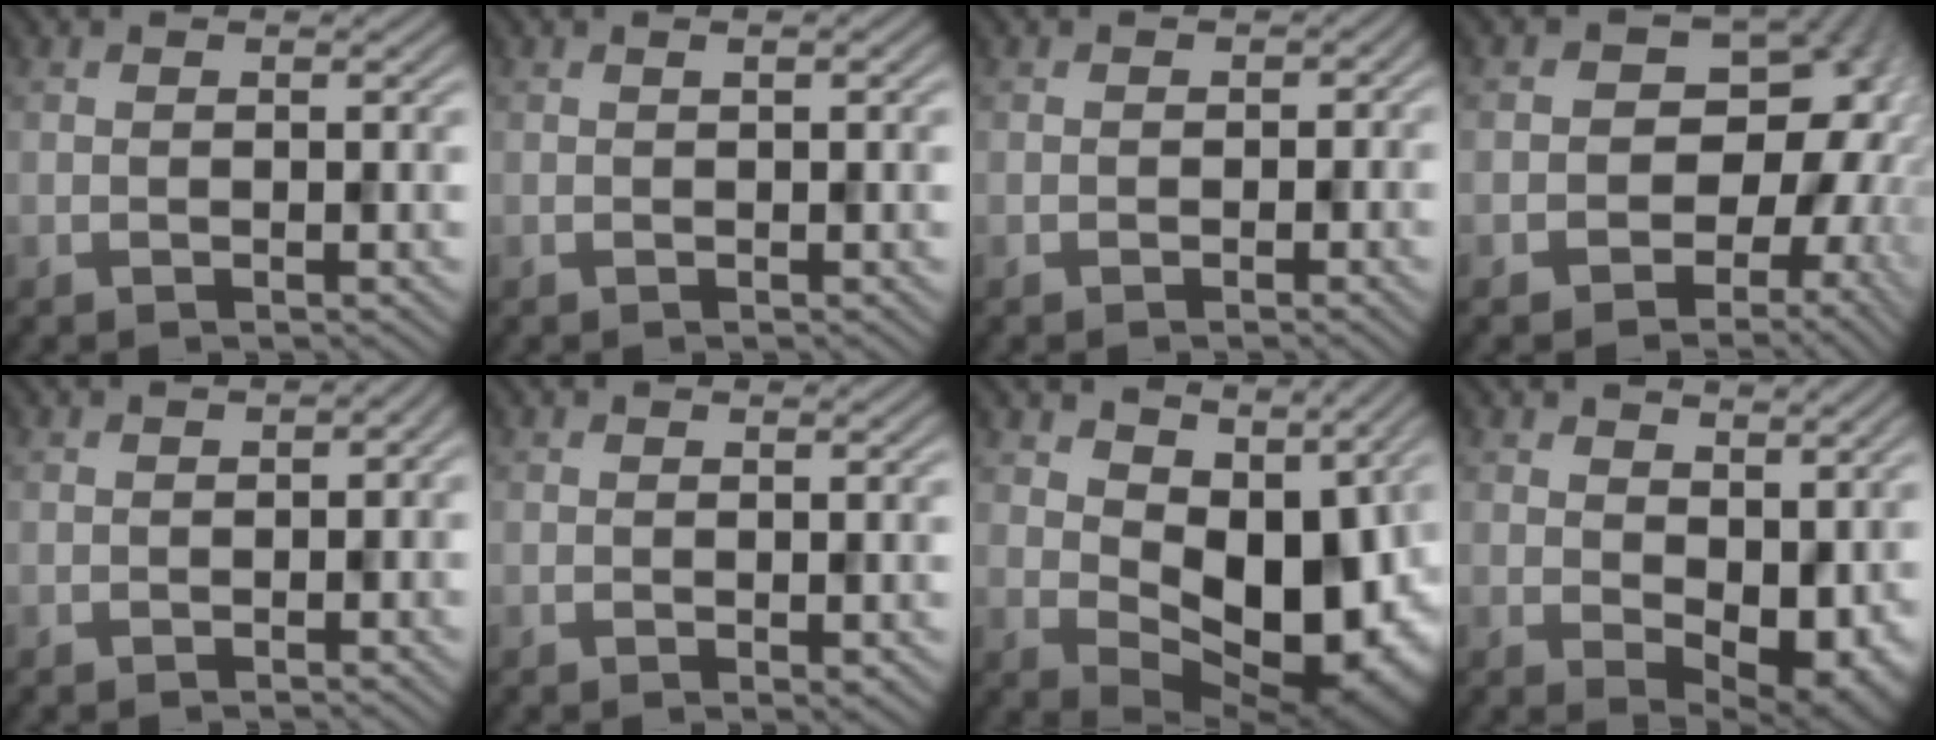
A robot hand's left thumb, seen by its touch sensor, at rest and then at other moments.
{"total": 0.7, "force": [0.3, 0.1, 0.6], "torque": [-0.015, 0.003, 0.002]}
{"total": 0.9, "force": [-0.2, 0.9, -0.1], "torque": [0.006, -0.004, -0.007]}
{"total": 14.8, "force": [-1.4, 11.5, 9.2], "torque": [-0.122, -0.029, -0.028]}
{"total": 1.5, "force": [-0.4, 1.1, 1.0], "torque": [-0.016, -0.006, -0.007]}
{"total": 0.7, "force": [-0.1, 0.3, 0.6], "torque": [-0.010, -0.003, 0.000]}
{"total": 12.3, "force": [3.0, 7.6, 9.2], "torque": [-0.135, -0.017, 0.059]}
{"total": 7.8, "force": [1.3, 4.8, 6.0], "torque": [-0.094, -0.021, 0.032]}